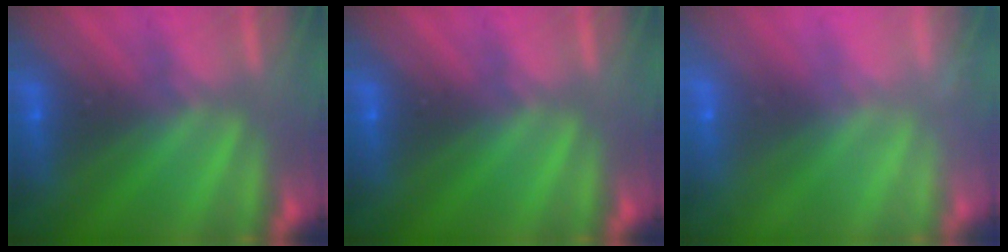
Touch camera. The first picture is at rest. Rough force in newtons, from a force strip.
{"total": 0.0}
{"total": 2.4}